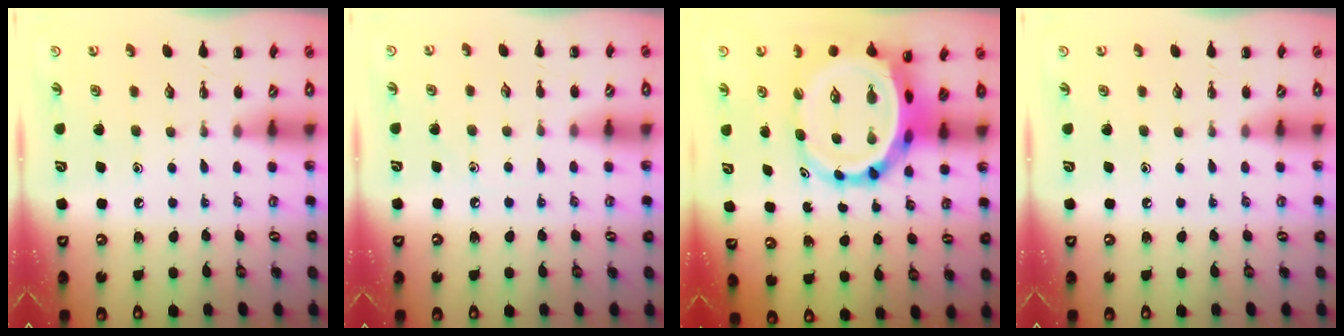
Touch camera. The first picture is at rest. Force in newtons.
{"total": 3.9, "press": 3.7, "slide": 1.3}
{"total": 10.4, "press": 9.9, "slide": 3.2}
{"total": 0.0}